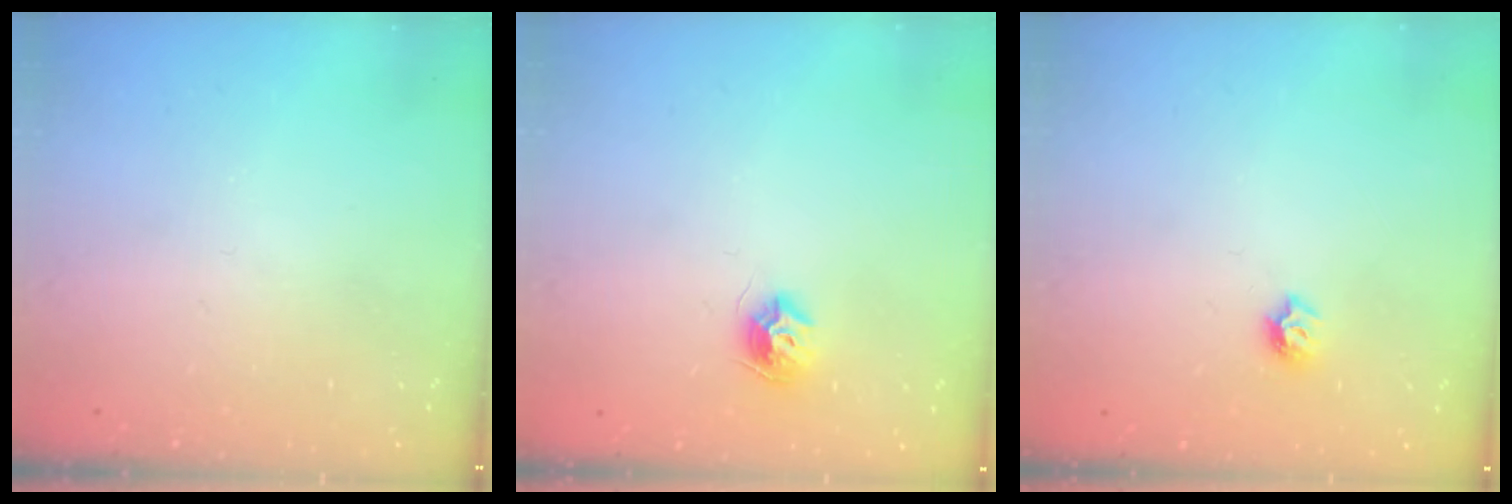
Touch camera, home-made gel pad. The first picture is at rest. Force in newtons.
{"total": 8.1, "press": 8.1, "slide": 0.1}
{"total": 5.7, "press": 5.6, "slide": 0.8}